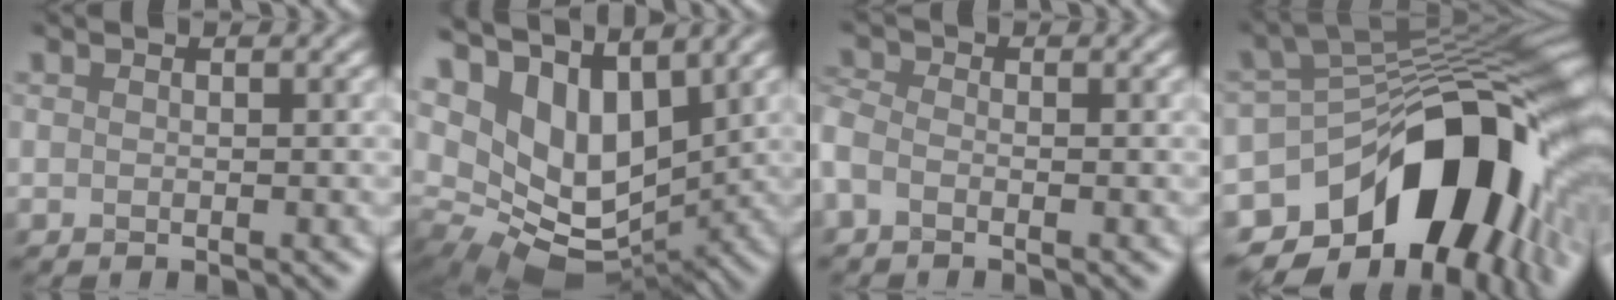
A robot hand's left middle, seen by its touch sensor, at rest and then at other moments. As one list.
[{"total": 10.9, "force": [4.6, 6.9, 7.1], "torque": [-0.141, 0.018, 0.102]}, {"total": 2.5, "force": [-1.6, 1.4, 1.4], "torque": [-0.029, 0.006, -0.036]}, {"total": 16.6, "force": [-6.3, 9.6, 11.9], "torque": [-0.168, 0.003, -0.105]}]